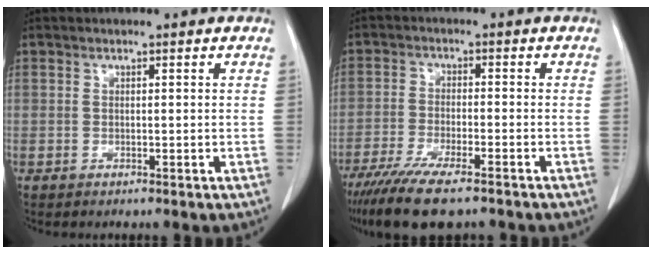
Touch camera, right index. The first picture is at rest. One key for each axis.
{"total": 11.1, "fx": -8.4, "fy": 1.8, "fz": 7.0, "tx": -0.116, "ty": -0.025, "tz": -0.137}